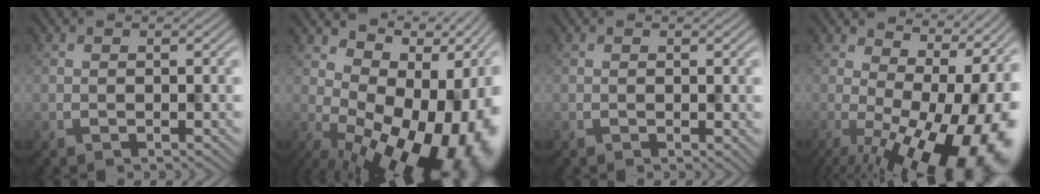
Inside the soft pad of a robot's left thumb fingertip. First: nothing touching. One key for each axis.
{"total": 18.1, "fx": -0.2, "fy": 9.6, "fz": 15.3, "tx": -0.151, "ty": -0.001, "tz": 0.024}
{"total": 1.1, "fx": 0.0, "fy": 0.5, "fz": 1.0, "tx": -0.014, "ty": -0.001, "tz": 0.005}
{"total": 17.6, "fx": -1.7, "fy": 7.6, "fz": 15.8, "tx": -0.176, "ty": -0.003, "tz": -0.002}